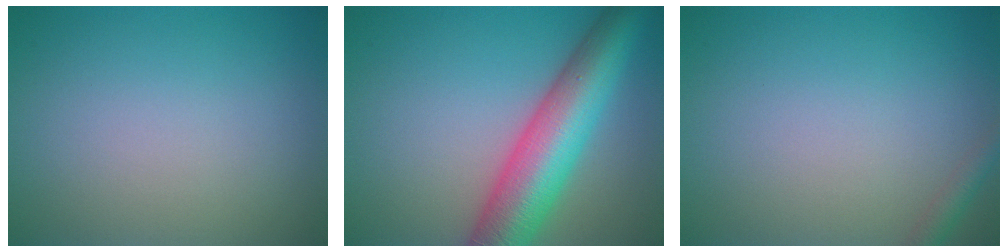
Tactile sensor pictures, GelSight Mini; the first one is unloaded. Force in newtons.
{"total": 9.5, "press": 9.5, "slide": 0.1}
{"total": 1.4, "press": 1.3, "slide": 0.1}